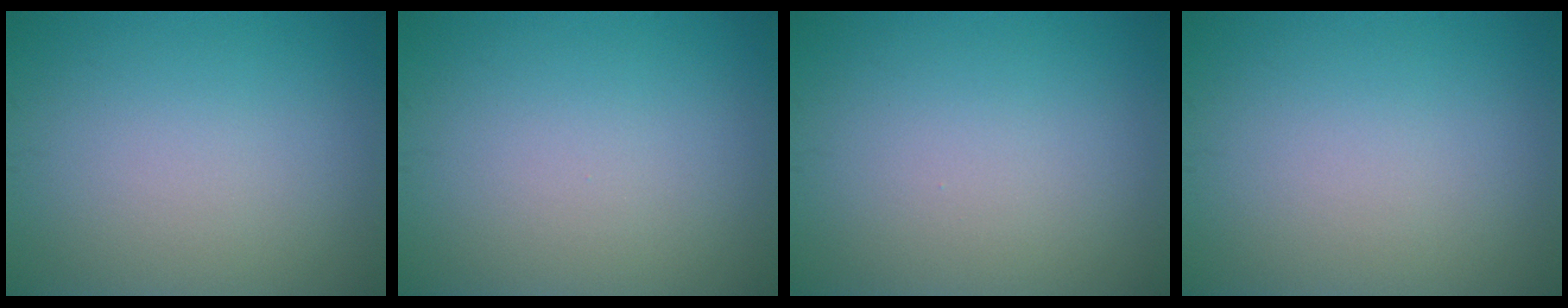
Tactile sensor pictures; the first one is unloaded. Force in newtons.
{"total": 0.0}
{"total": 0.0}
{"total": 0.0}